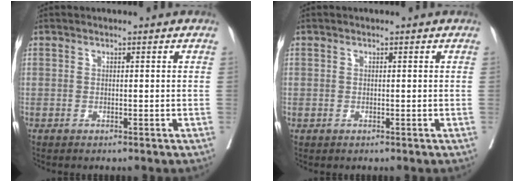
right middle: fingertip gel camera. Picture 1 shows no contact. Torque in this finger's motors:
{"motor_torque": [1.02, -1.12, -0.36, -0.21]}